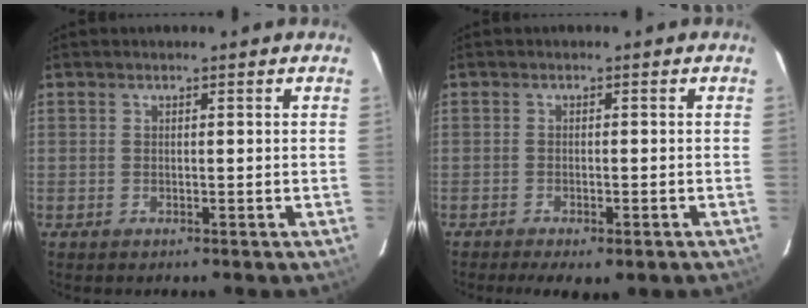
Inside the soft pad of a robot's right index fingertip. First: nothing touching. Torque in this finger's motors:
{"motor_torque": [1.03, -1.11, 0.28, 0.10]}